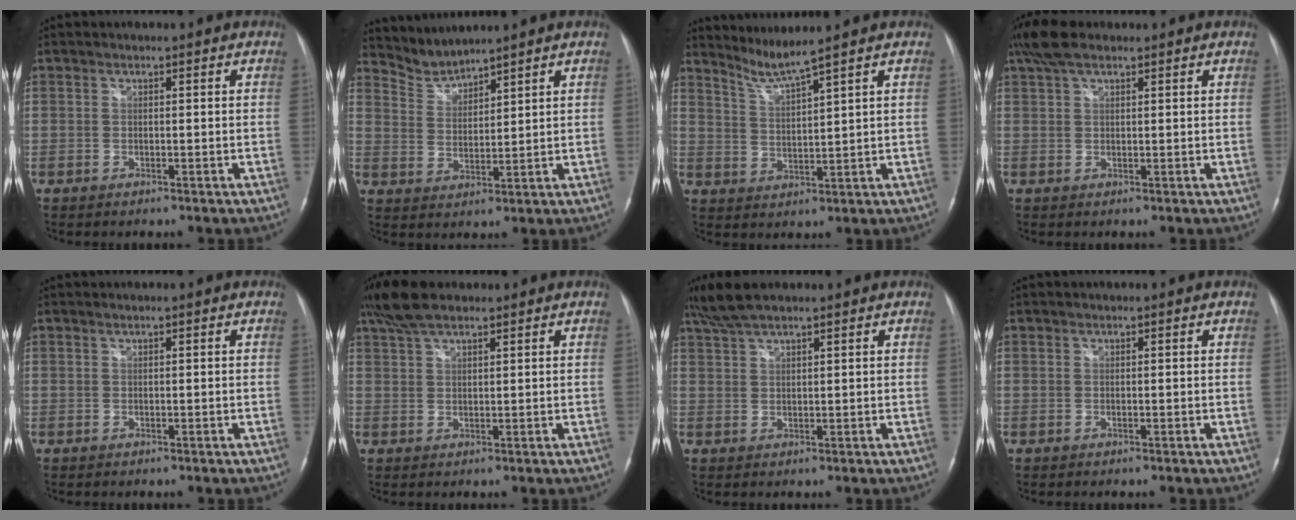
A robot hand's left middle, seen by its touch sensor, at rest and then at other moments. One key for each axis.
{"total": 4.4, "fx": 4.3, "fy": -0.3, "fz": -0.8, "tx": 0.007, "ty": -0.002, "tz": 0.096}
{"total": 4.6, "fx": 4.0, "fy": -1.8, "fz": 1.2, "tx": -0.035, "ty": -0.018, "tz": 0.086}
{"total": 5.2, "fx": 3.8, "fy": 1.8, "fz": 3.1, "tx": -0.074, "ty": 0.027, "tz": 0.075}
{"total": 0.0}
{"total": 6.4, "fx": 5.0, "fy": 1.9, "fz": 3.6, "tx": -0.081, "ty": 0.023, "tz": 0.098}
{"total": 5.7, "fx": 4.7, "fy": 0.9, "fz": 3.1, "tx": -0.073, "ty": 0.023, "tz": 0.094}
{"total": 0.0}